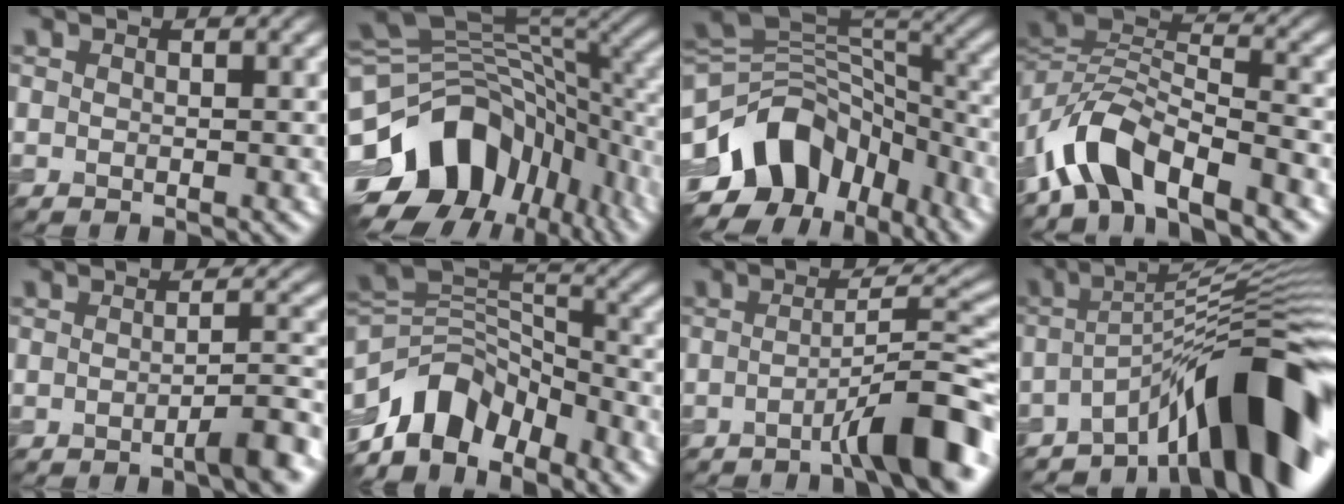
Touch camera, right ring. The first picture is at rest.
{"total": 14.7, "force": [-5.0, 10.6, 8.9], "torque": [-0.167, -0.008, -0.084]}
{"total": 12.3, "force": [-4.5, 8.8, 7.4], "torque": [-0.143, 0.005, -0.083]}
{"total": 7.5, "force": [-5.1, 3.1, 4.5], "torque": [-0.070, 0.006, -0.107]}
{"total": 3.5, "force": [-1.8, 0.7, 2.9], "torque": [-0.033, 0.011, -0.039]}
{"total": 8.6, "force": [-5.5, 5.1, 4.3], "torque": [-0.062, 0.000, -0.109]}
{"total": 7.1, "force": [-3.6, 0.9, 6.1], "torque": [-0.077, 0.022, -0.064]}
{"total": 11.5, "force": [-6.4, 2.6, 9.2], "torque": [-0.105, 0.024, -0.111]}